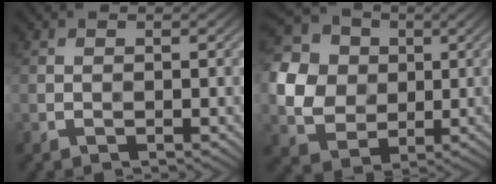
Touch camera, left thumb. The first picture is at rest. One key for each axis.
{"total": 13.4, "fx": 2.3, "fy": 11.6, "fz": 6.3, "tx": -0.205, "ty": 0.025, "tz": 0.035}